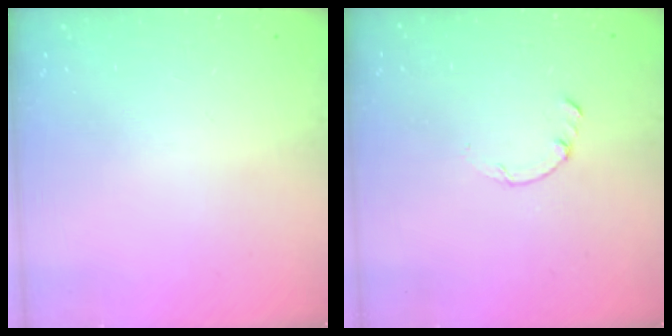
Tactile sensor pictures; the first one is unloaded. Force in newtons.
{"total": 0.0}